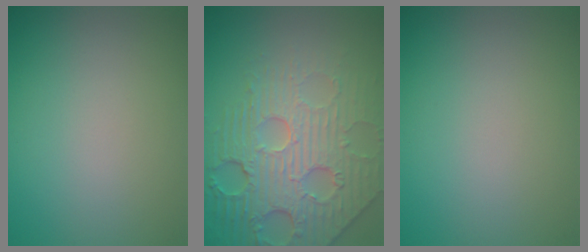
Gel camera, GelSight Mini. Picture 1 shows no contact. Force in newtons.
{"total": 7.0, "press": 5.7, "slide": 4.0}
{"total": 0.0}